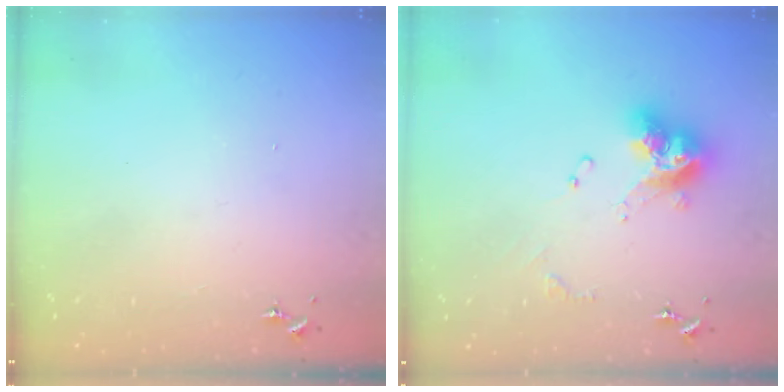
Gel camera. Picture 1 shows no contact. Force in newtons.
{"total": 12.9, "press": 12.9, "slide": 0.9}